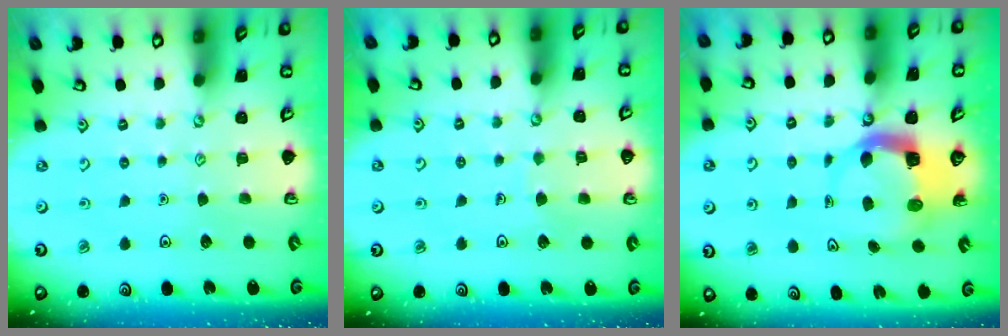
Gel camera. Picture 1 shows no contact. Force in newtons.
{"total": 3.5, "press": 3.5, "slide": 0.2}
{"total": 5.1, "press": 5.1, "slide": 0.7}